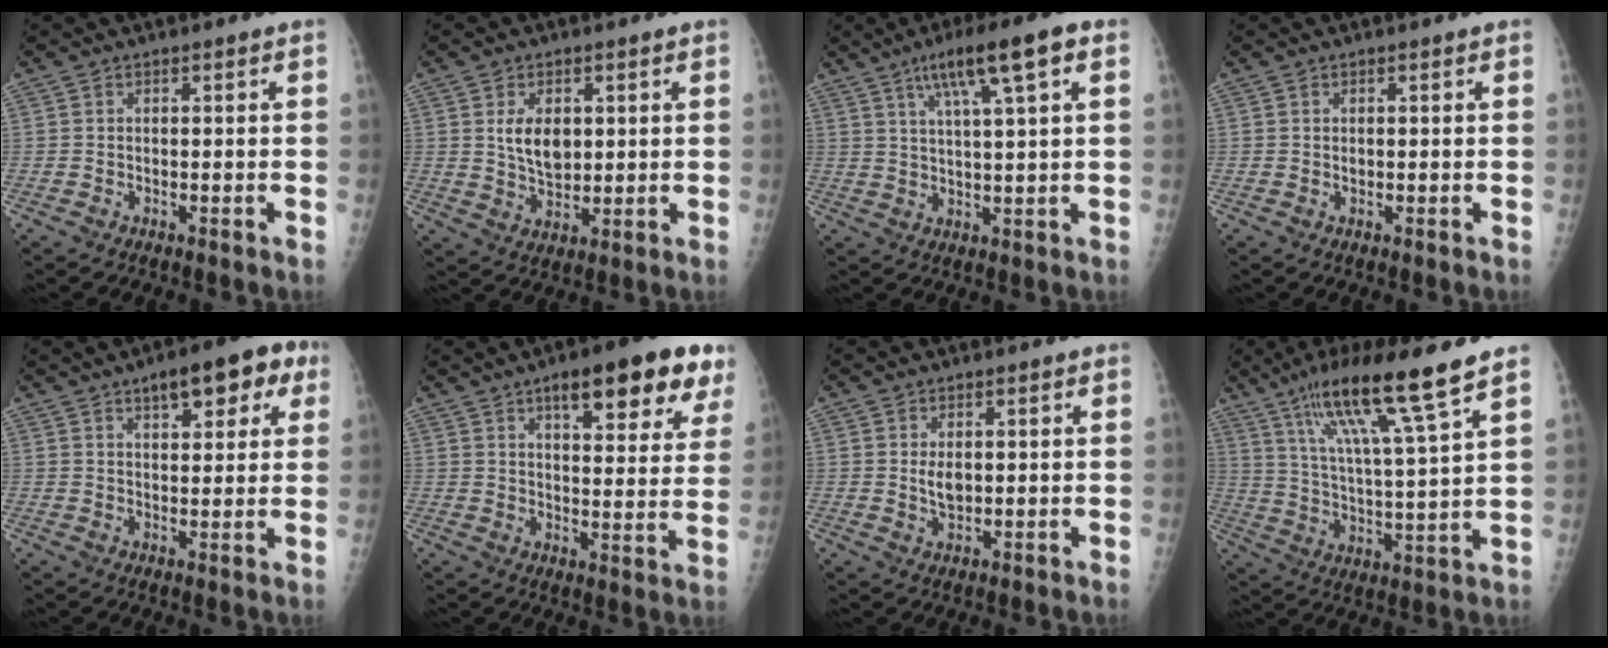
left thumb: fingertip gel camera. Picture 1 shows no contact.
{"total": 7.0, "force": [1.7, 4.5, 5.1], "torque": [-0.065, -0.014, 0.038]}
{"total": 11.2, "force": [5.3, 1.3, 9.7], "torque": [-0.165, 0.000, 0.087]}
{"total": 0.5, "force": [0.1, 0.4, 0.3], "torque": [-0.004, 0.000, 0.003]}
{"total": 10.6, "force": [5.4, 4.5, 7.9], "torque": [-0.070, -0.003, 0.068]}
{"total": 18.0, "force": [10.2, 5.6, 13.8], "torque": [-0.151, -0.031, 0.138]}
{"total": 3.2, "force": [0.6, 2.0, 2.5], "torque": [-0.036, -0.008, 0.015]}
{"total": 16.9, "force": [11.2, 0.7, 12.7], "torque": [-0.219, -0.046, 0.195]}